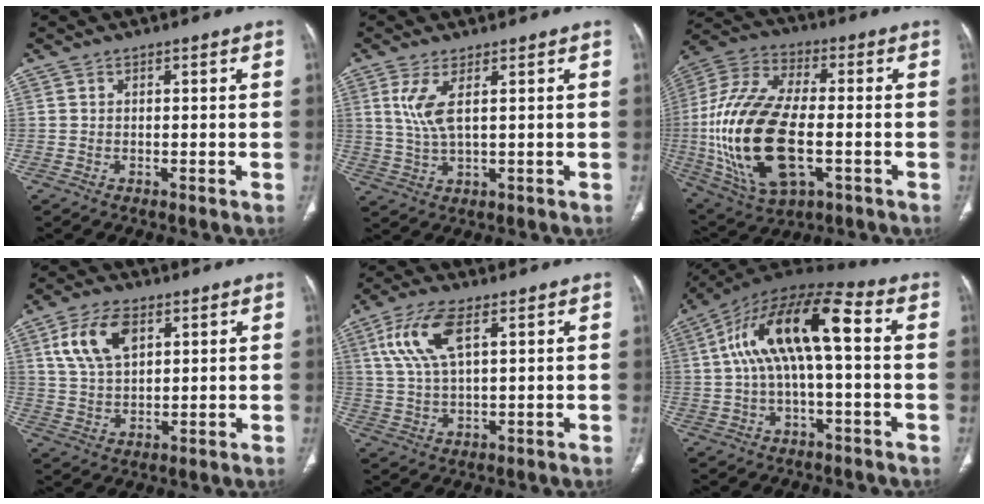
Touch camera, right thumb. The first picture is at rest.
{"total": 5.6, "force": [1.9, 1.5, 5.0], "torque": [-0.124, -0.010, 0.050]}
{"total": 24.7, "force": [-3.8, 12.2, 21.1], "torque": [-0.454, 0.008, -0.055]}
{"total": 10.0, "force": [4.2, 5.5, 7.2], "torque": [-0.134, -0.007, 0.084]}
{"total": 9.5, "force": [3.8, 3.6, 8.0], "torque": [-0.181, -0.001, 0.080]}
{"total": 15.5, "force": [1.5, 5.7, 14.4], "torque": [-0.271, 0.052, 0.021]}